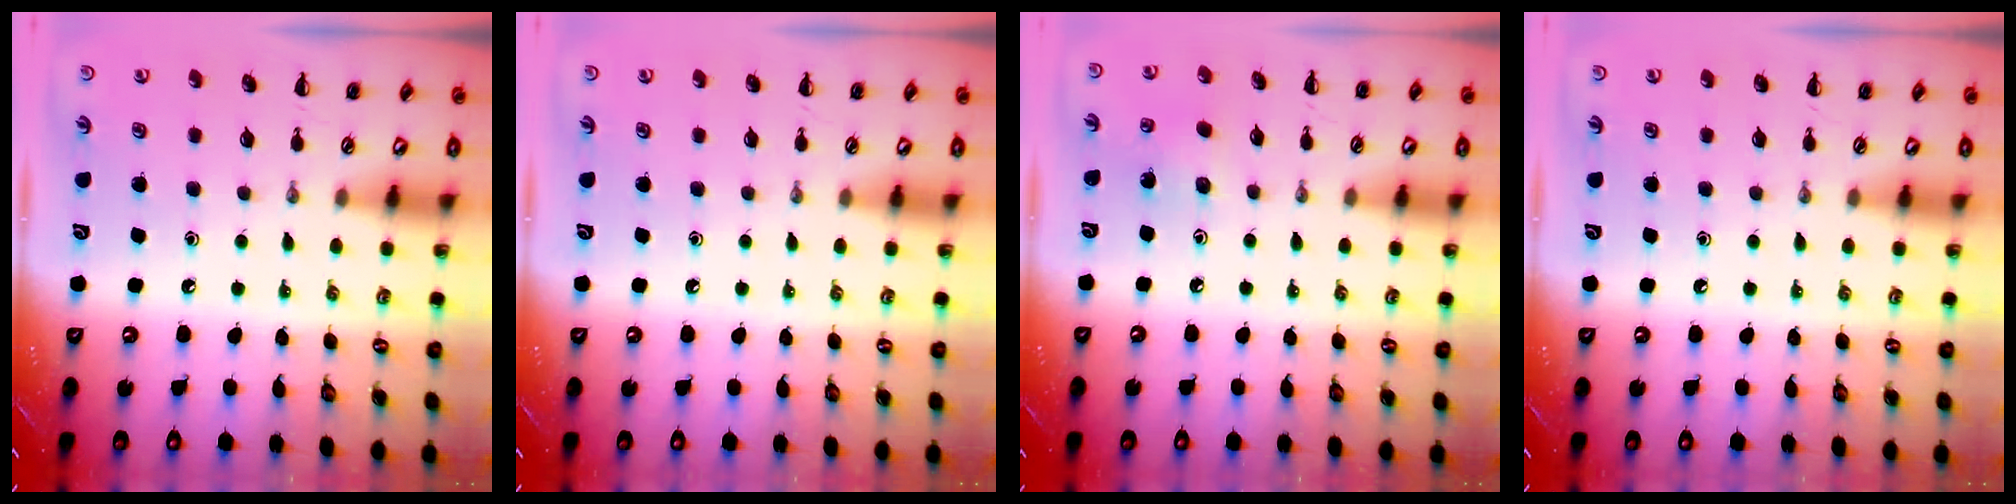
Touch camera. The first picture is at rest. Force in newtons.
{"total": 0.0}
{"total": 2.8, "press": 2.7, "slide": 0.8}
{"total": 0.0}